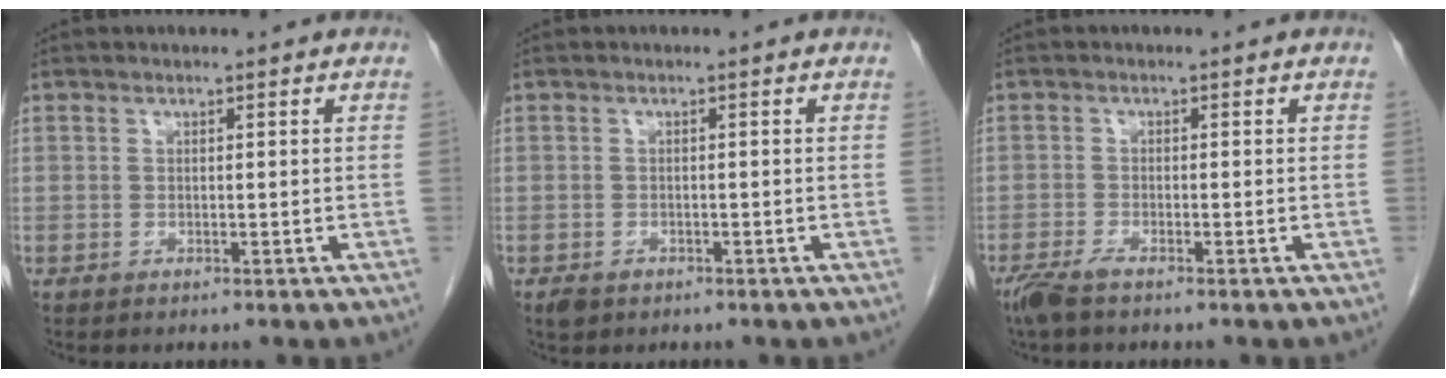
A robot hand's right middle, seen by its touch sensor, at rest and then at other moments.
{"total": 1.8, "force": [-1.1, 1.2, 0.8], "torque": [-0.015, 0.000, -0.012]}
{"total": 3.2, "force": [-2.5, 0.5, 2.0], "torque": [-0.044, -0.008, -0.049]}